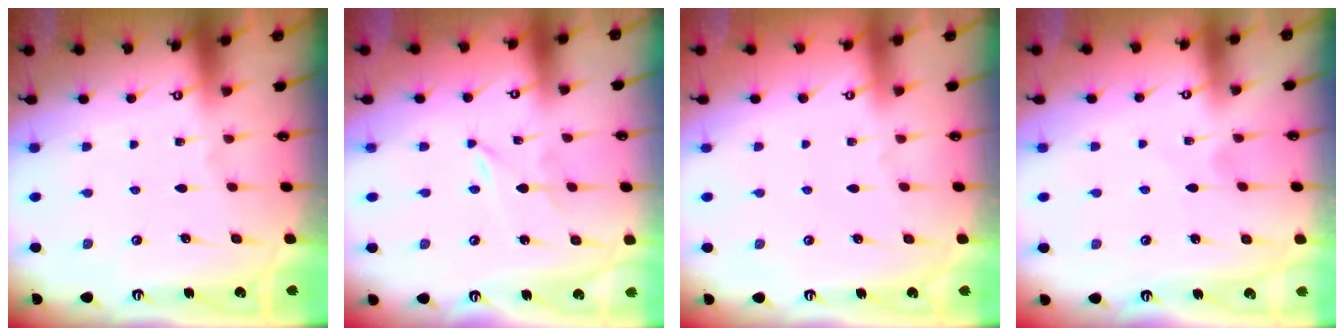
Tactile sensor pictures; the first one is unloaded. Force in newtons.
{"total": 0.9, "press": 0.8, "slide": 0.1}
{"total": 0.0}
{"total": 2.2, "press": 2.2, "slide": 0.3}